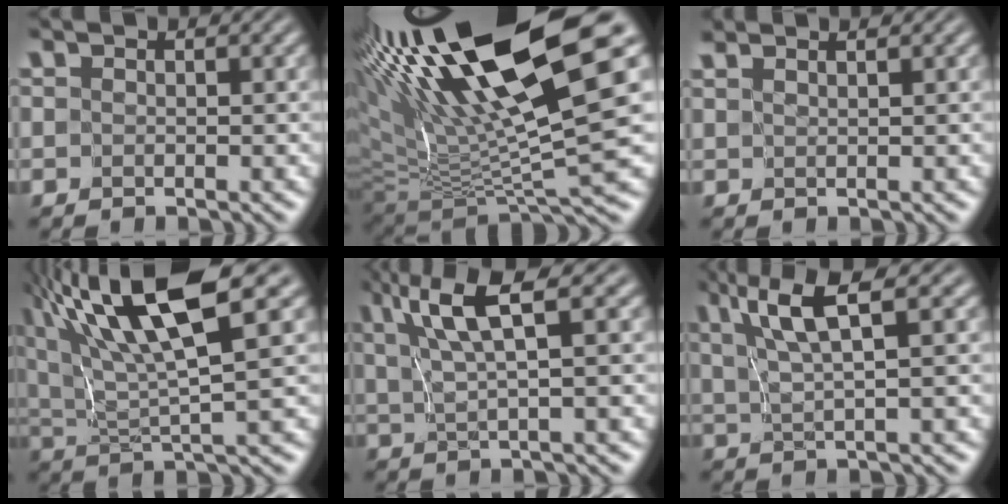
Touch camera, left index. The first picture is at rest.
{"total": 17.5, "force": [7.7, 3.7, 15.3], "torque": [-0.259, 0.017, 0.136]}
{"total": 1.9, "force": [1.8, 0.1, 0.5], "torque": [-0.003, -0.003, 0.022]}
{"total": 12.1, "force": [6.2, 2.7, 10.0], "torque": [-0.193, 0.024, 0.114]}
{"total": 5.5, "force": [2.7, 0.6, 4.7], "torque": [-0.086, 0.010, 0.053]}
{"total": 4.9, "force": [2.6, 0.5, 4.1], "torque": [-0.076, 0.006, 0.051]}